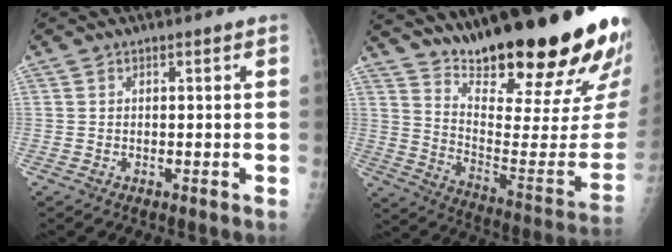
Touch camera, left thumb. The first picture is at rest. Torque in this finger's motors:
{"motor_torque": [3.32, 1.68, 1.48, -1.29, 0.14]}